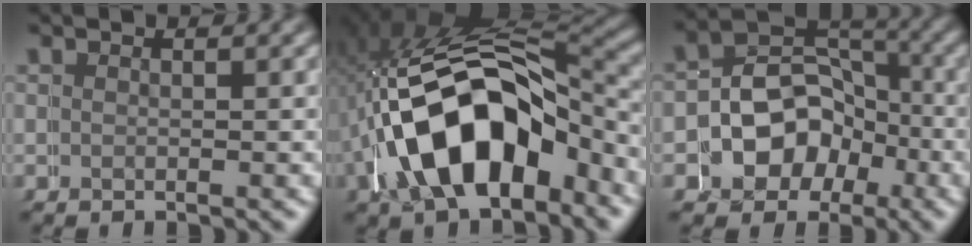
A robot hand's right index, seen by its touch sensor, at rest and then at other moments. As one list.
[{"total": 14.4, "force": [-1.3, 9.1, 11.1], "torque": [-0.211, -0.015, -0.012]}, {"total": 6.7, "force": [-1.6, 6.5, 1.0], "torque": [-0.028, -0.022, -0.025]}]